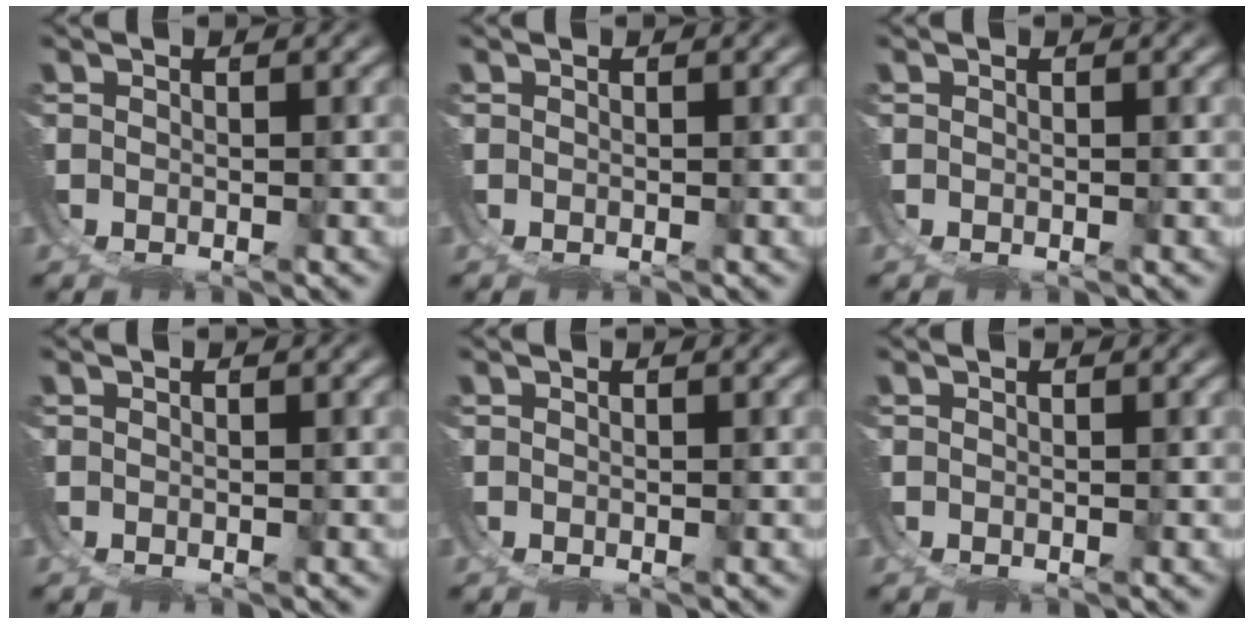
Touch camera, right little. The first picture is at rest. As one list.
[{"total": 0.0}, {"total": 0.0}, {"total": 0.0}, {"total": 0.0}, {"total": 0.0}]